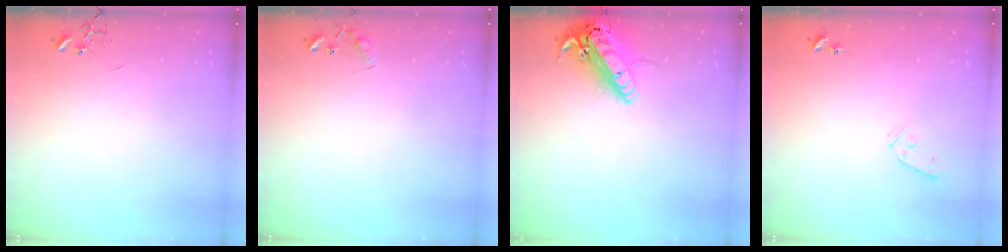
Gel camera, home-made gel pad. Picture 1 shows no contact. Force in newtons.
{"total": 5.6, "press": 5.6, "slide": 0.5}
{"total": 16.5, "press": 16.3, "slide": 3.0}
{"total": 8.0, "press": 7.9, "slide": 0.7}